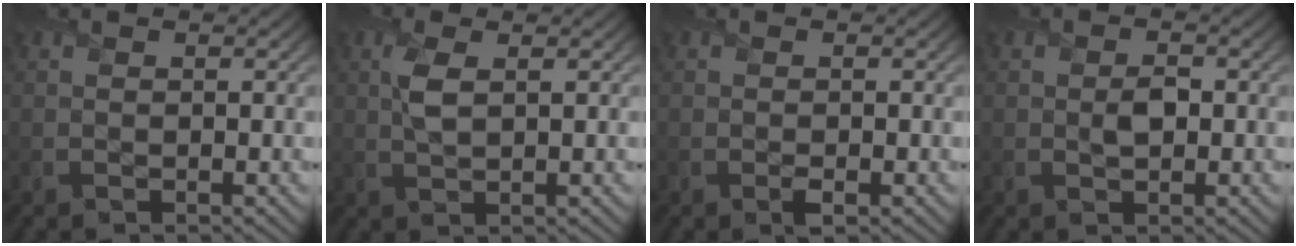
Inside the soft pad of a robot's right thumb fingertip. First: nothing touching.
{"total": 2.9, "force": [0.8, 1.1, 2.6], "torque": [-0.063, 0.000, 0.018]}
{"total": 0.8, "force": [-0.4, 0.3, 0.7], "torque": [-0.009, -0.007, -0.007]}
{"total": 1.8, "force": [-0.1, 1.2, 1.4], "torque": [-0.023, -0.004, 0.000]}